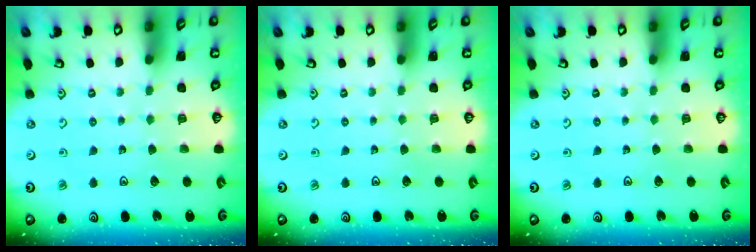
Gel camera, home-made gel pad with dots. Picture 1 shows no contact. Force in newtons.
{"total": 0.0}
{"total": 0.0}